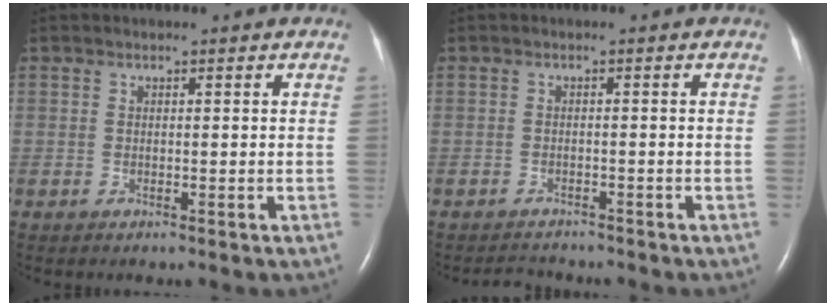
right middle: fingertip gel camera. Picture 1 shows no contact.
{"total": 2.3, "force": [-2.3, 0.4, -0.3], "torque": [0.001, -0.010, -0.035]}